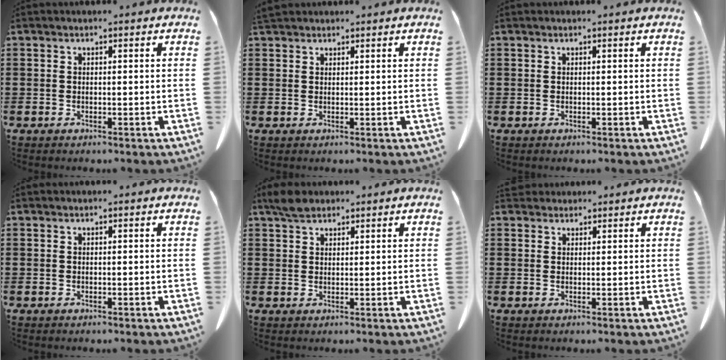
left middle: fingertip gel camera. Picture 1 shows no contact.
{"total": 1.5, "force": [1.4, 0.4, 0.3], "torque": [-0.012, 0.000, 0.030]}
{"total": 0.0}
{"total": 0.0}
{"total": 2.9, "force": [2.4, 1.1, 1.2], "torque": [-0.030, 0.002, 0.047]}
{"total": 1.8, "force": [1.7, 0.6, 0.1], "torque": [-0.008, 0.002, 0.035]}